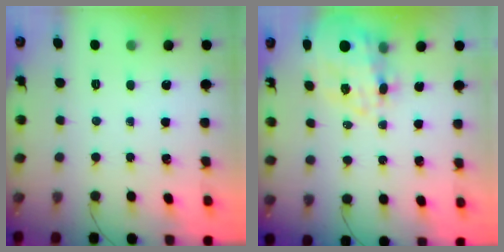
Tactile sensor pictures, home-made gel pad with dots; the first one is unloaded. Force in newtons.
{"total": 13.3, "press": 12.9, "slide": 3.2}